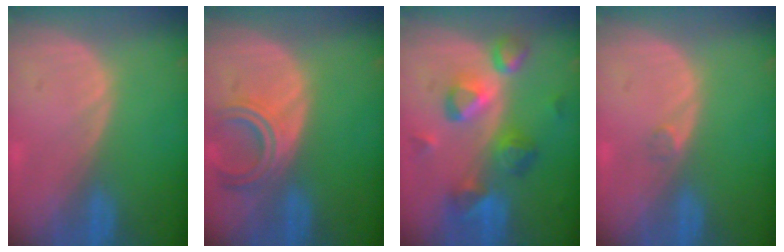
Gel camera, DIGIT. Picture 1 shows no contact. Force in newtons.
{"total": 5.4, "press": 5.0, "slide": 2.0}
{"total": 9.4, "press": 8.1, "slide": 4.7}
{"total": 0.9, "press": 0.8, "slide": 0.5}